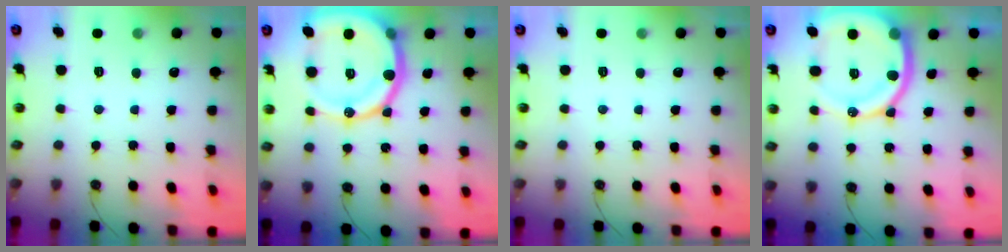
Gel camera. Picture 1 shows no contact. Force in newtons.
{"total": 23.7, "press": 23.4, "slide": 3.8}
{"total": 0.0}
{"total": 19.4, "press": 19.3, "slide": 2.4}